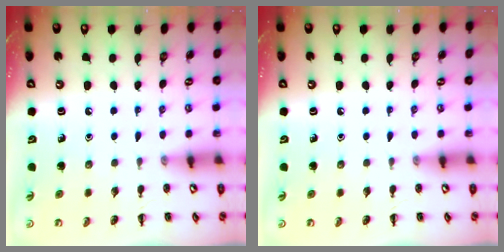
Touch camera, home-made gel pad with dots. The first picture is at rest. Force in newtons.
{"total": 0.0}